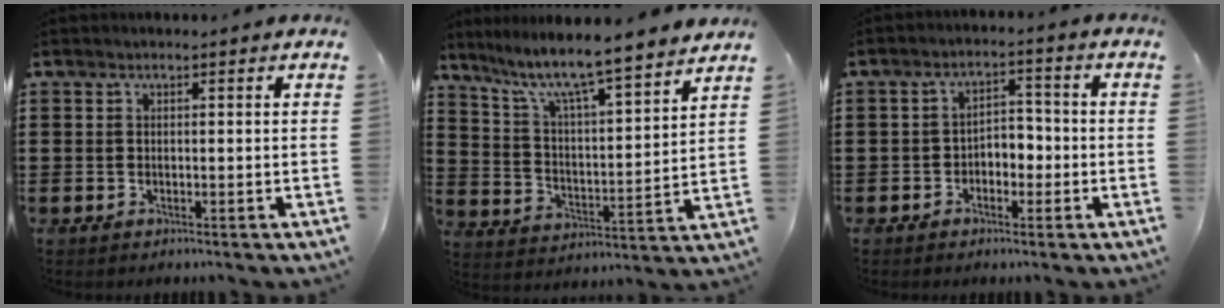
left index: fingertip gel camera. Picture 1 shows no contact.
{"total": 7.5, "force": [6.6, 0.2, 3.5], "torque": [-0.098, -0.050, 0.106]}
{"total": 3.2, "force": [-1.9, 2.1, 1.5], "torque": [-0.034, 0.010, -0.042]}